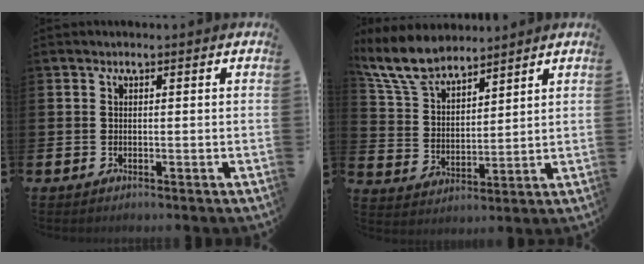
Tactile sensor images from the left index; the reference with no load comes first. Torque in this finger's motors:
{"motor_torque": [0.06, -0.21, 0.68, 0.21]}